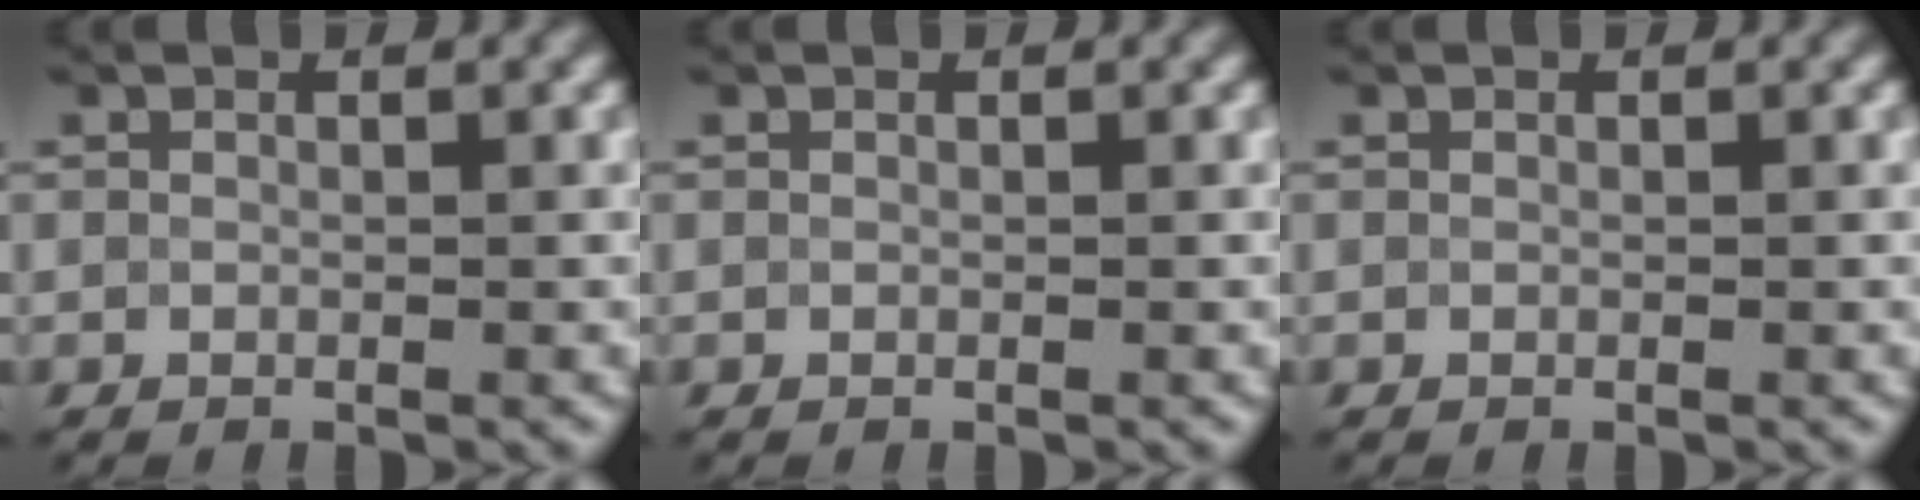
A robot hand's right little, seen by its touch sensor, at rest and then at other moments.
{"total": 0.0}
{"total": 0.0}